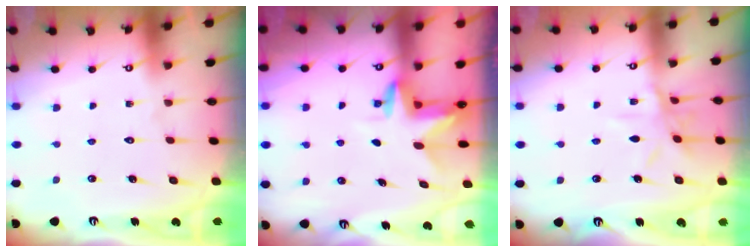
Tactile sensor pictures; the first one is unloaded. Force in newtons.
{"total": 3.2, "press": 3.2, "slide": 0.3}
{"total": 8.0, "press": 7.9, "slide": 0.5}